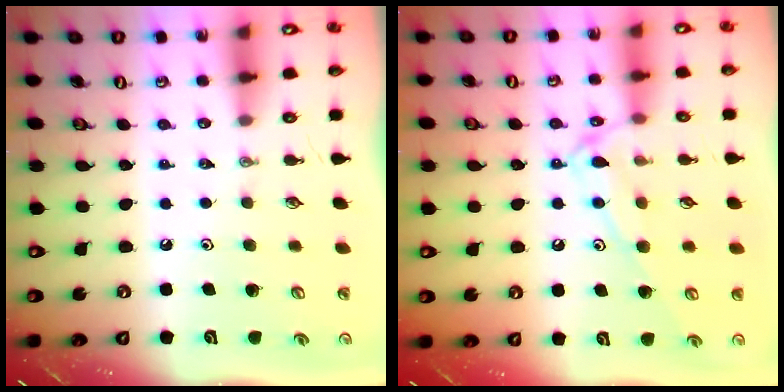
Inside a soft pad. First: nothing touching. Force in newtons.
{"total": 11.9, "press": 11.8, "slide": 1.1}